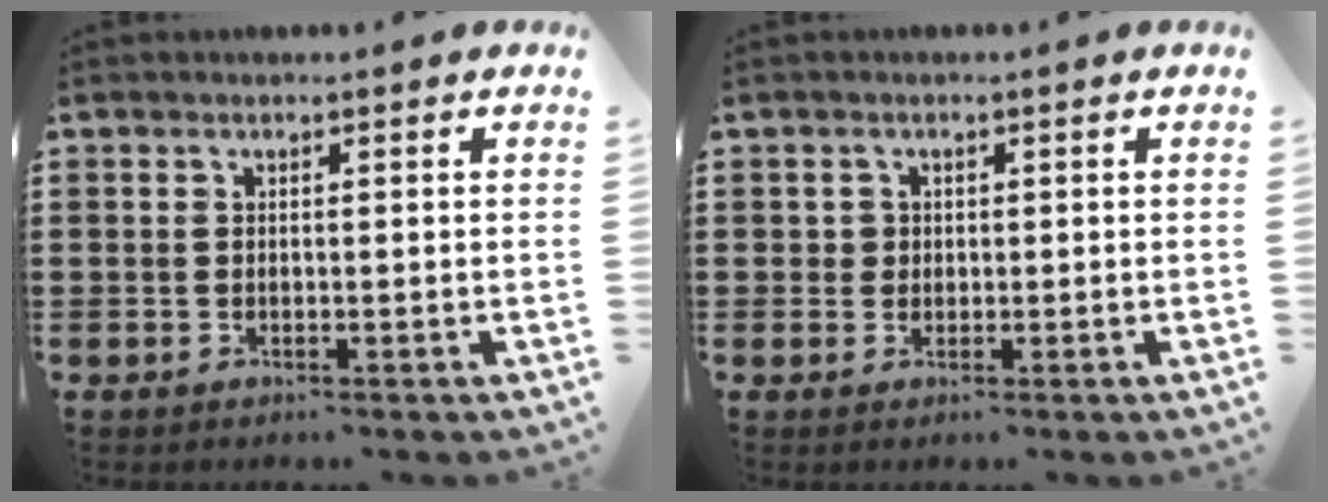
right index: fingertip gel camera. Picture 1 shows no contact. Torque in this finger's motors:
{"motor_torque": [0.19, 0.02, 0.01, 0.00]}